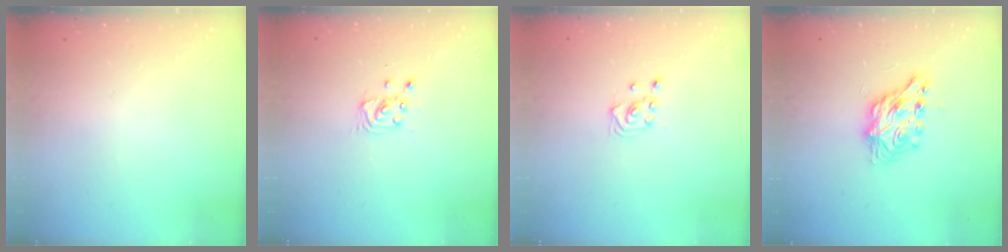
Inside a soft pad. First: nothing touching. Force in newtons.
{"total": 2.9, "press": 2.9, "slide": 0.4}
{"total": 3.0, "press": 2.6, "slide": 1.5}
{"total": 7.1, "press": 7.1, "slide": 0.3}